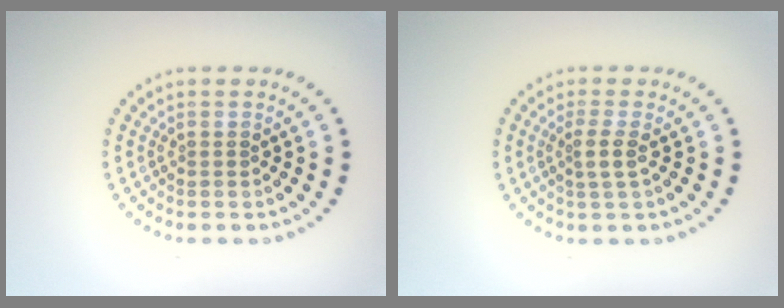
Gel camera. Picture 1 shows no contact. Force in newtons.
{"total": 1.7, "press": 1.3, "slide": 1.1}